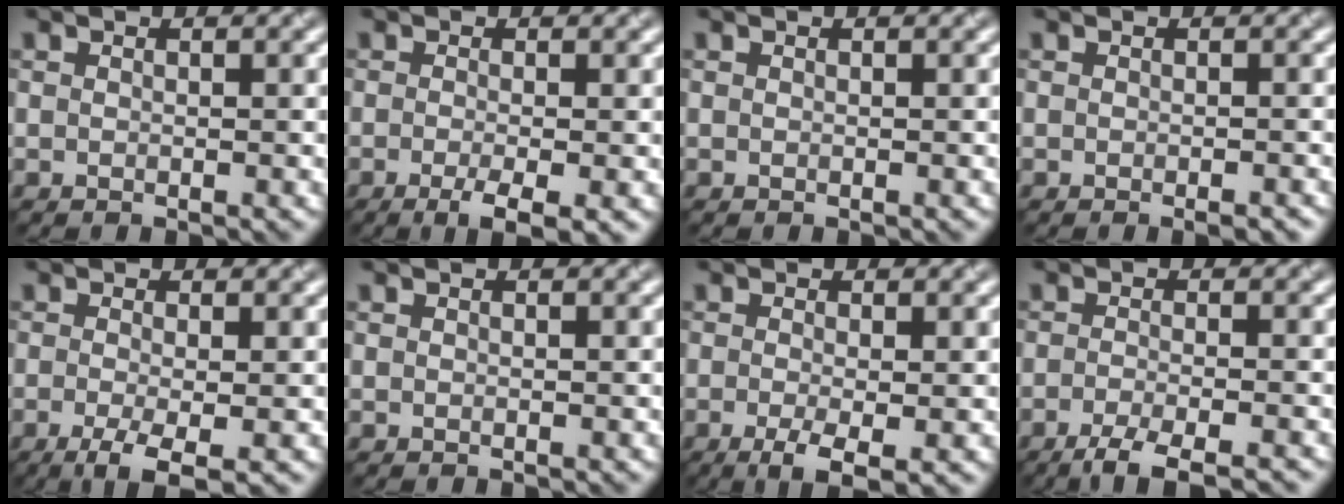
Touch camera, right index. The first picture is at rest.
{"total": 3.2, "force": [-1.3, 0.7, 2.8], "torque": [-0.050, -0.009, -0.024]}
{"total": 0.0}
{"total": 1.1, "force": [-0.7, 0.2, 0.9], "torque": [-0.010, -0.004, -0.009]}
{"total": 3.7, "force": [-1.4, 0.9, 3.3], "torque": [-0.064, -0.007, -0.029]}
{"total": 0.0}
{"total": 3.4, "force": [-1.2, 0.9, 3.1], "torque": [-0.058, -0.011, -0.023]}
{"total": 4.3, "force": [-3.0, 0.9, 2.9], "torque": [-0.045, -0.006, -0.058]}